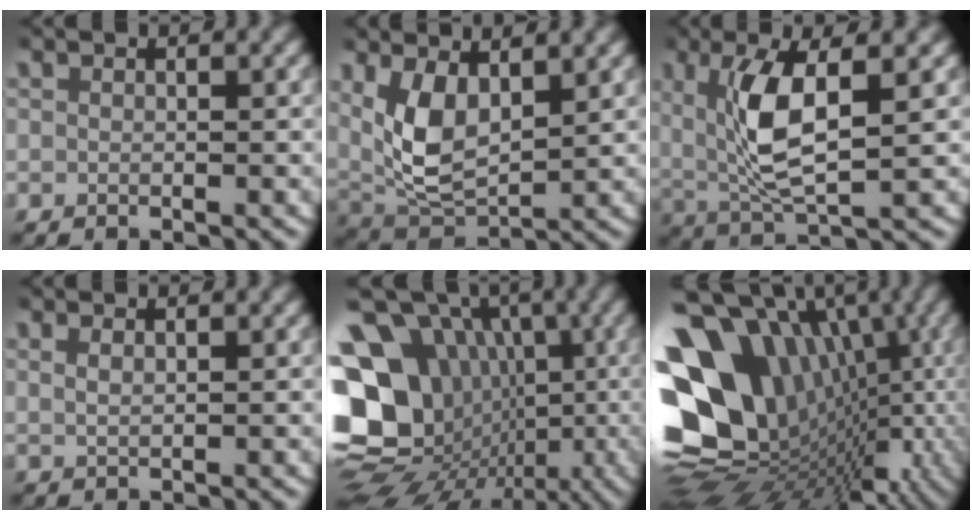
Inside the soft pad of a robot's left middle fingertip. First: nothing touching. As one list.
[{"total": 5.8, "force": [1.7, 3.5, 4.3], "torque": [-0.105, -0.009, 0.037]}, {"total": 6.3, "force": [1.6, 2.4, 5.6], "torque": [-0.131, -0.005, 0.040]}, {"total": 0.9, "force": [0.8, 0.0, 0.5], "torque": [-0.012, -0.002, 0.021]}, {"total": 19.2, "force": [-1.0, 15.4, 11.4], "torque": [-0.214, -0.046, -0.017]}, {"total": 24.4, "force": [-2.6, 18.1, 16.1], "torque": [-0.280, -0.051, -0.038]}]